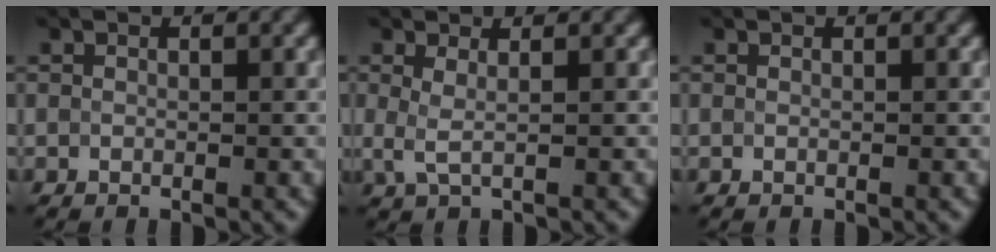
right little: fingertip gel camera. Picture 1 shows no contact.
{"total": 1.8, "force": [0.4, 0.6, 1.6], "torque": [-0.031, -0.002, 0.007]}
{"total": 0.0}